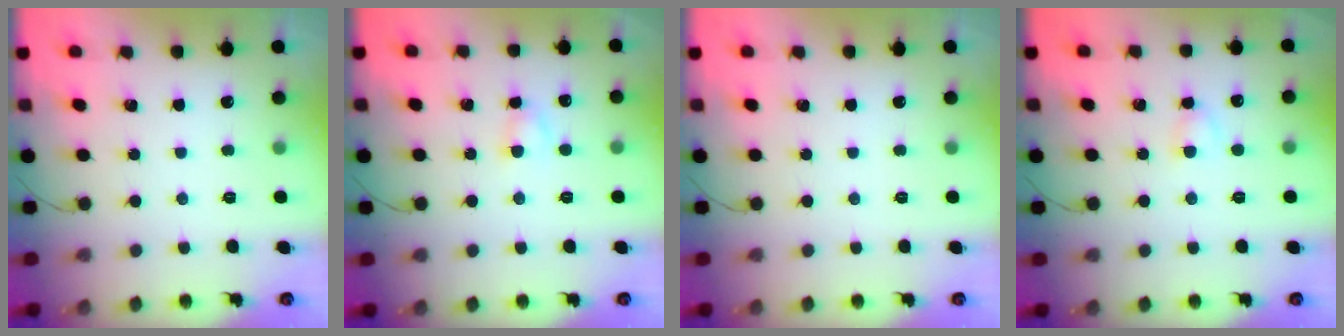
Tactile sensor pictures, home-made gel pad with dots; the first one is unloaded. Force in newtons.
{"total": 3.7, "press": 3.5, "slide": 1.3}
{"total": 0.0}
{"total": 2.7, "press": 2.5, "slide": 1.0}